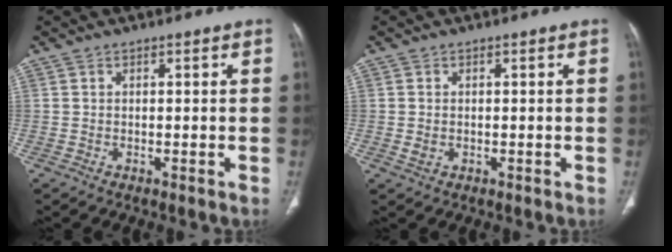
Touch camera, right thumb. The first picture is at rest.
{"total": 1.6, "force": [-0.1, 1.2, 1.0], "torque": [-0.023, 0.001, 0.001]}